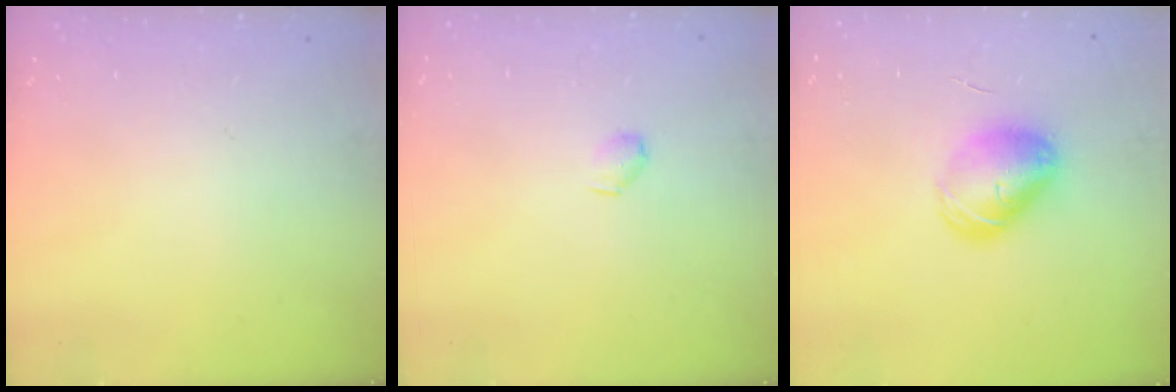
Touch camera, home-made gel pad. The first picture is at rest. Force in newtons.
{"total": 3.1, "press": 3.0, "slide": 0.5}
{"total": 8.6, "press": 8.5, "slide": 1.3}